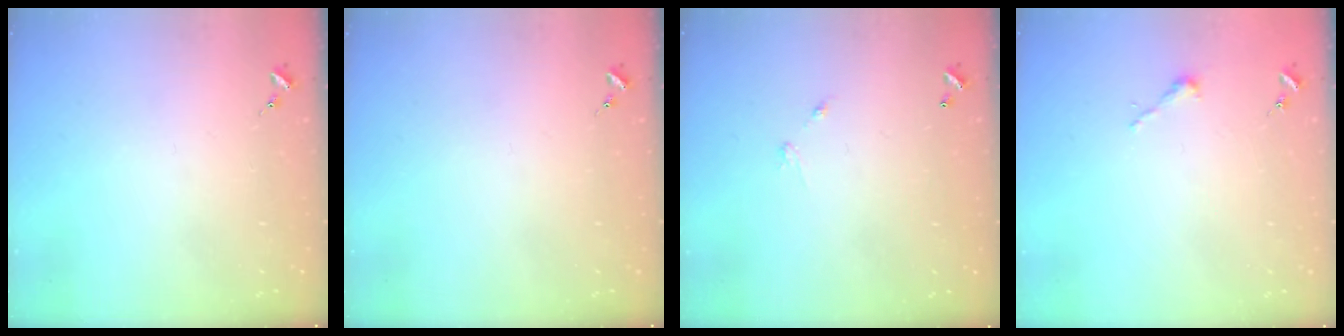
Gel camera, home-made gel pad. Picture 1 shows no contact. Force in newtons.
{"total": 0.0}
{"total": 4.5, "press": 4.5, "slide": 0.3}
{"total": 2.5, "press": 2.5, "slide": 0.2}